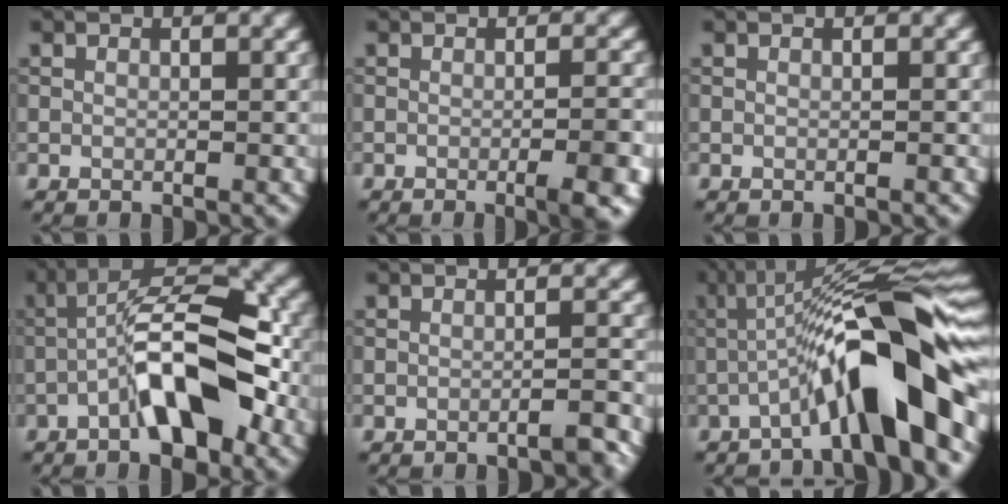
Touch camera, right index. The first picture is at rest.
{"total": 4.7, "force": [-1.5, 1.3, 4.2], "torque": [-0.045, 0.004, -0.021]}
{"total": 0.0}
{"total": 8.7, "force": [-3.0, 3.1, 7.5], "torque": [-0.113, 0.027, -0.054]}
{"total": 2.5, "force": [-1.7, 0.5, 1.8], "torque": [-0.014, 0.008, -0.033]}
{"total": 11.6, "force": [-2.8, 2.2, 11.1], "torque": [-0.163, 0.021, -0.056]}